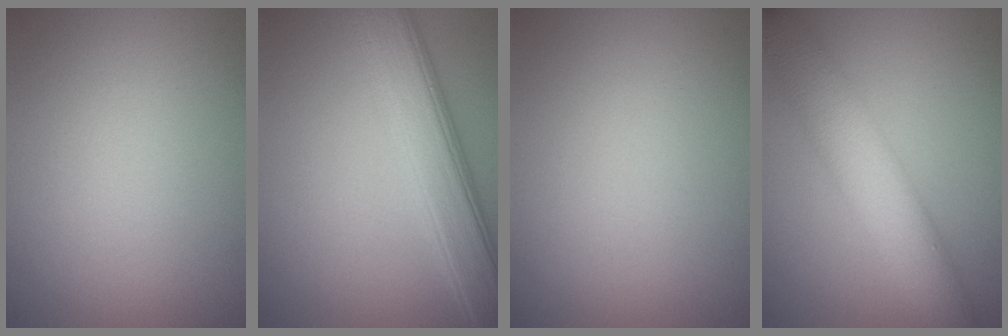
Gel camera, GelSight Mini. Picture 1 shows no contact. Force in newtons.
{"total": 7.0, "press": 7.0, "slide": 0.1}
{"total": 0.0}
{"total": 6.5, "press": 6.5, "slide": 0.1}